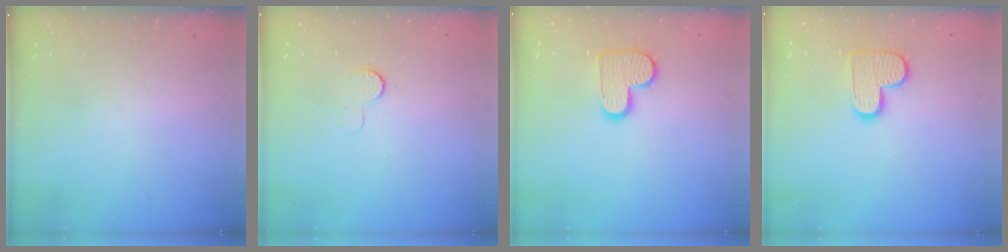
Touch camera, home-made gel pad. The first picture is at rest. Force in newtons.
{"total": 5.7, "press": 5.6, "slide": 0.6}
{"total": 10.5, "press": 10.5, "slide": 0.5}
{"total": 10.5, "press": 10.5, "slide": 0.5}